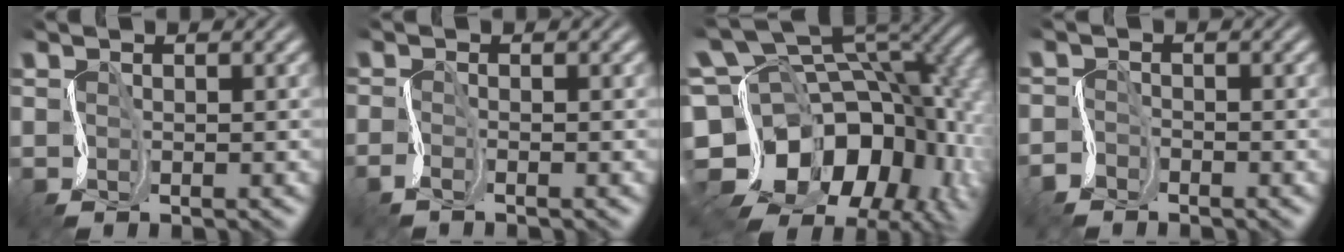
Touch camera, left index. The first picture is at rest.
{"total": 0.7, "force": [-0.6, -0.2, 0.3], "torque": [-0.013, -0.004, -0.018]}
{"total": 16.2, "force": [-4.8, 11.2, 10.6], "torque": [-0.196, 0.005, -0.084]}
{"total": 1.4, "force": [-1.3, 0.5, -0.1], "torque": [-0.001, 0.002, -0.034]}